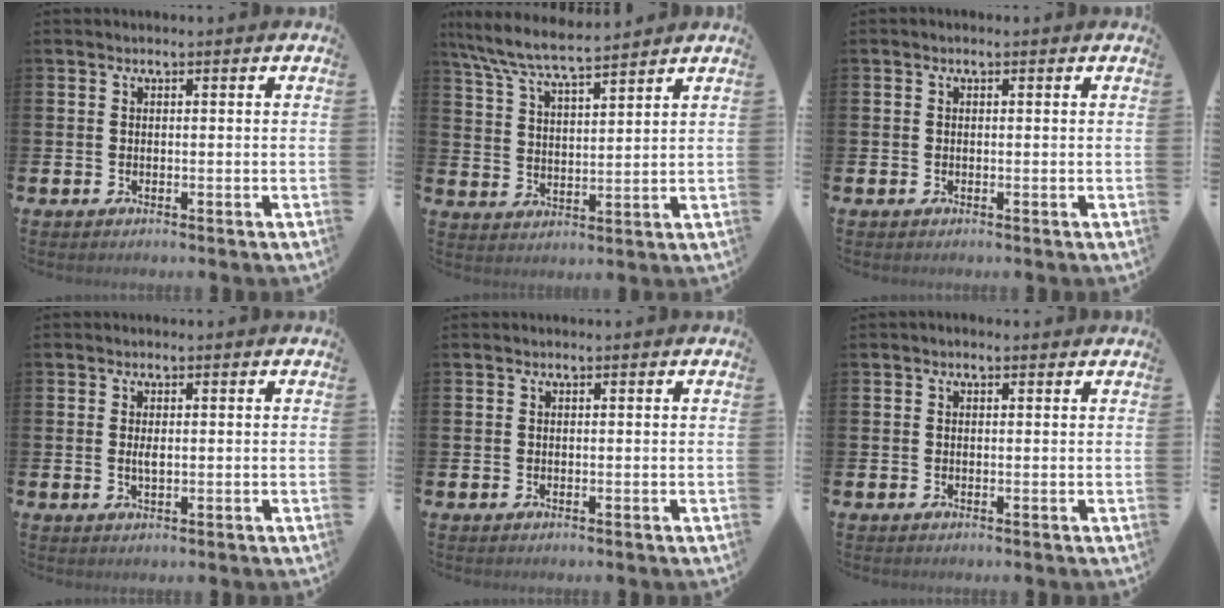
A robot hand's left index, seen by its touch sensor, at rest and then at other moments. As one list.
[{"total": 7.3, "force": [6.9, 0.4, 2.5], "torque": [-0.077, -0.036, 0.123]}, {"total": 0.0}, {"total": 1.4, "force": [0.1, 0.5, 1.3], "torque": [-0.024, 0.002, 0.000]}, {"total": 0.0}, {"total": 0.6, "force": [0.3, 0.3, 0.4], "torque": [-0.007, 0.006, 0.003]}]